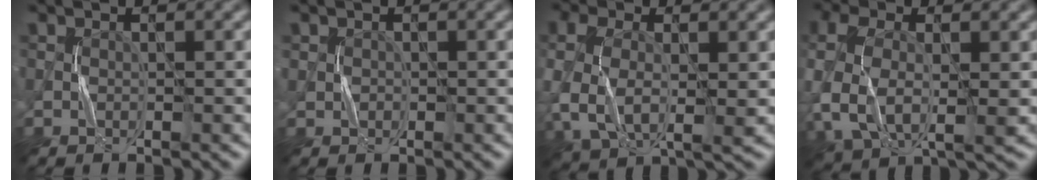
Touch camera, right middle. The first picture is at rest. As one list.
[{"total": 0.6, "force": [0.1, 0.5, -0.2], "torque": [0.009, 0.001, 0.000]}, {"total": 6.4, "force": [0.1, 4.3, 4.8], "torque": [-0.125, -0.005, 0.002]}, {"total": 7.1, "force": [-0.4, 4.6, 5.4], "torque": [-0.139, -0.007, -0.011]}]